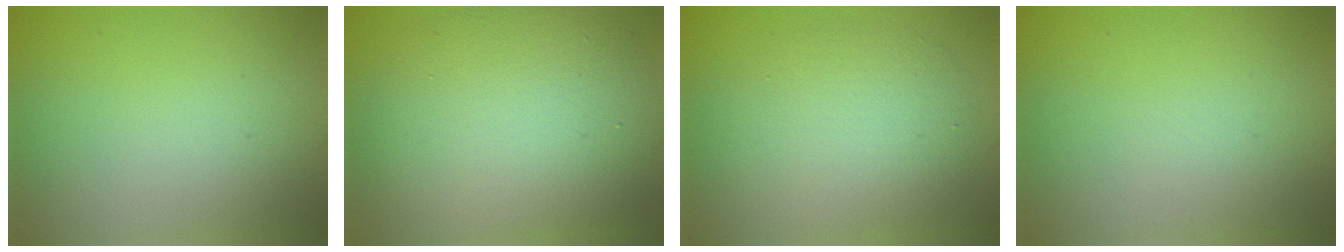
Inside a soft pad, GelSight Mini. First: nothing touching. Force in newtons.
{"total": 11.7, "press": 11.7, "slide": 0.9}
{"total": 5.5, "press": 5.5, "slide": 0.3}
{"total": 0.0}